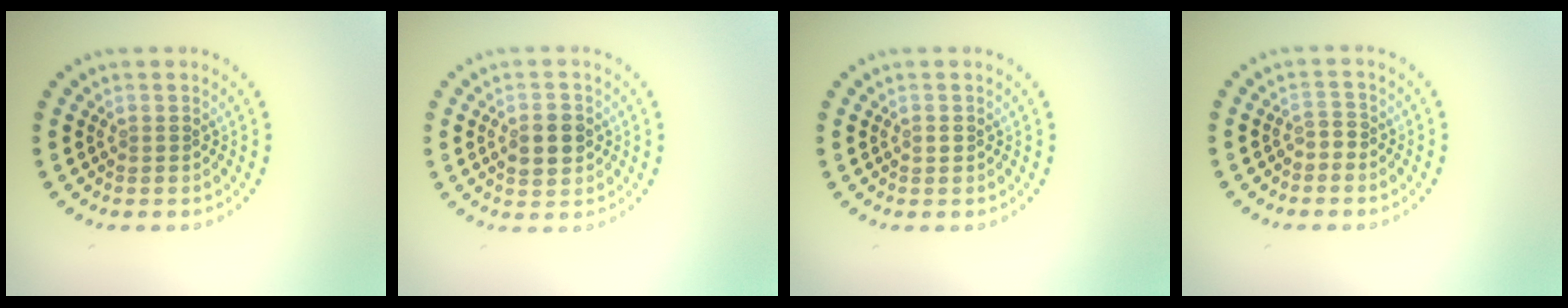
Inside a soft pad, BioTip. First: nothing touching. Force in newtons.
{"total": 3.4, "press": 3.4, "slide": 0.1}
{"total": 0.8, "press": 0.8, "slide": 0.1}
{"total": 1.1, "press": 0.9, "slide": 0.7}